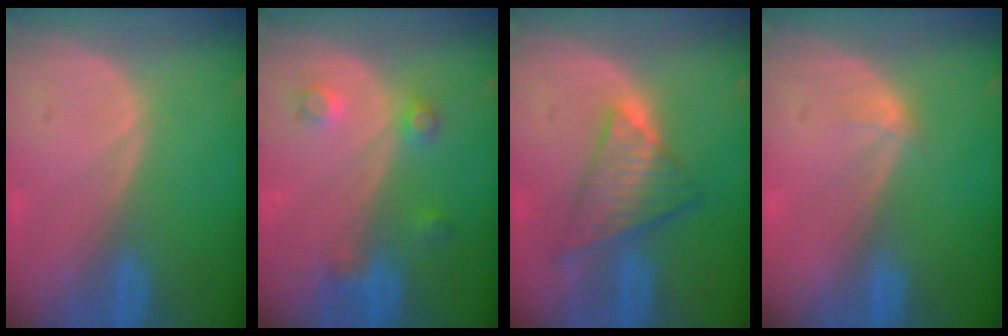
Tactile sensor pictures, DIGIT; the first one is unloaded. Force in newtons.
{"total": 3.7, "press": 3.4, "slide": 1.4}
{"total": 6.8, "press": 6.5, "slide": 2.2}
{"total": 1.0, "press": 1.0, "slide": 0.1}